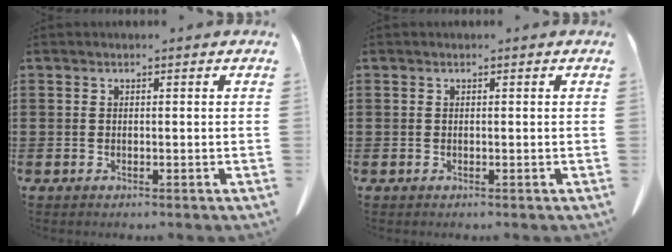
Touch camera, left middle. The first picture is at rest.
{"total": 0.0}